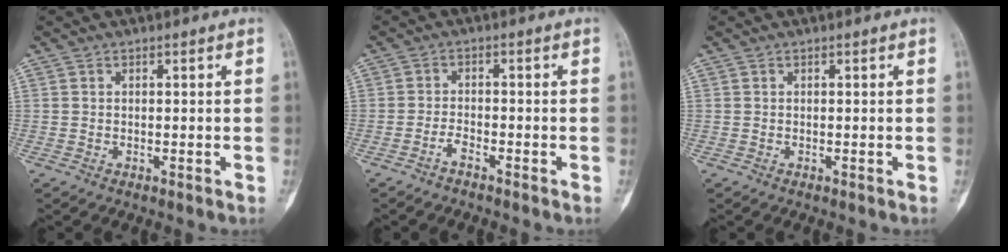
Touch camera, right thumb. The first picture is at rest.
{"total": 1.9, "force": [-1.5, 0.5, 0.9], "torque": [-0.022, 0.012, -0.031]}
{"total": 0.0}